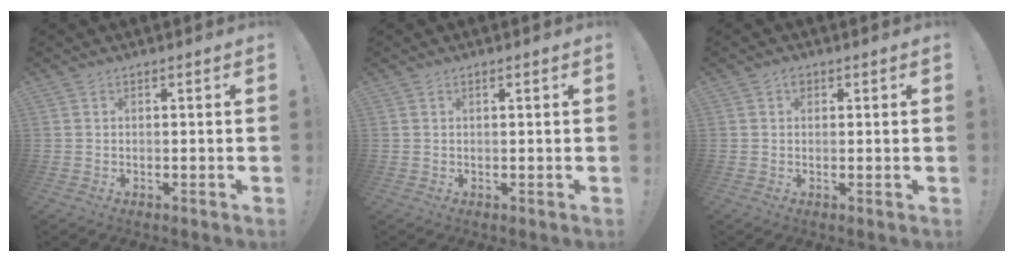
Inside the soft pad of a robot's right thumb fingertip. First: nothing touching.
{"total": 0.8, "force": [0.3, 0.1, 0.7], "torque": [-0.013, 0.001, 0.004]}
{"total": 1.5, "force": [0.5, 1.0, 0.9], "torque": [-0.015, 0.003, 0.009]}